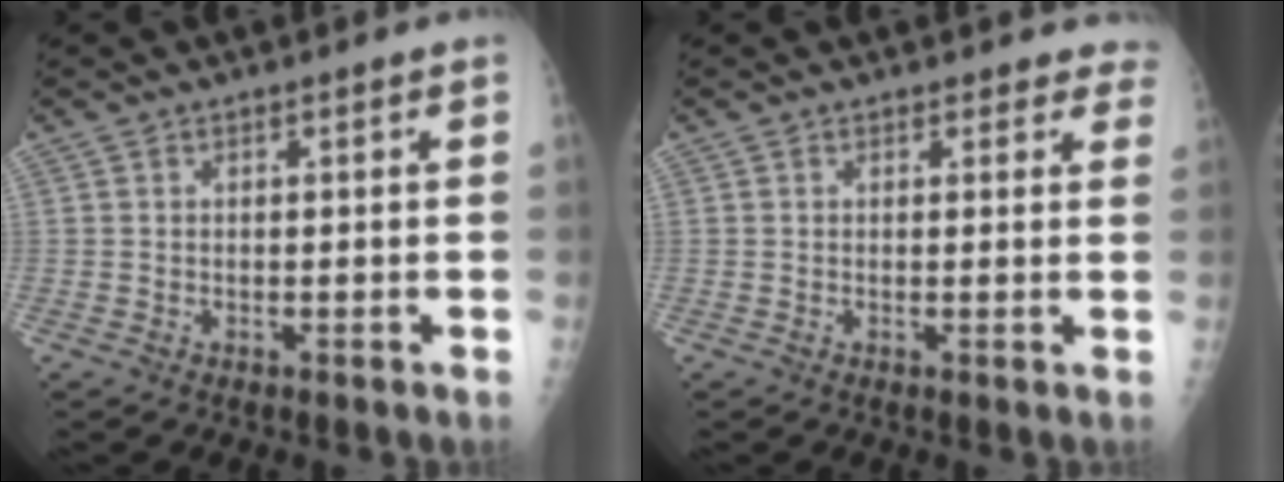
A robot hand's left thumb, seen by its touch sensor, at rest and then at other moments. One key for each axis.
{"total": 4.3, "fx": 3.9, "fy": 1.8, "fz": 0.5, "tx": 0.034, "ty": -0.015, "tz": 0.023}